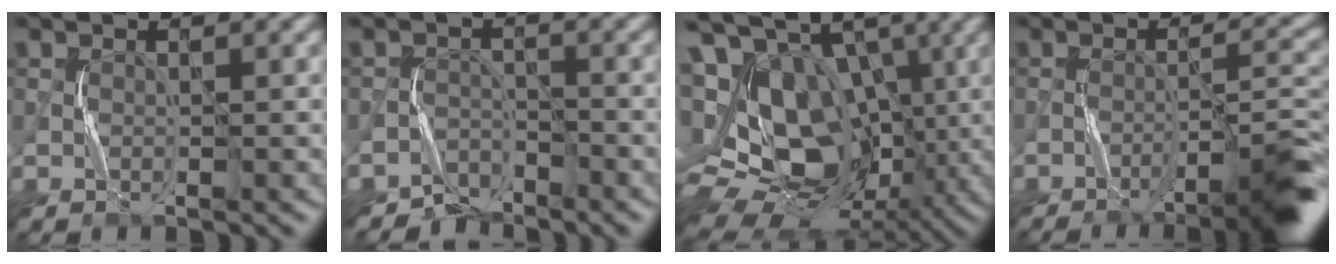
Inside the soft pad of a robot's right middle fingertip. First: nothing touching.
{"total": 3.1, "force": [-2.8, 1.0, -0.8], "torque": [0.025, 0.003, -0.054]}
{"total": 19.3, "force": [-0.2, 14.1, 13.2], "torque": [-0.230, 0.005, -0.007]}
{"total": 5.6, "force": [-3.7, 0.3, 4.2], "torque": [-0.049, 0.016, -0.065]}